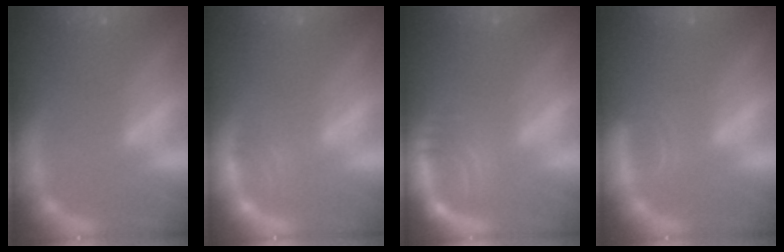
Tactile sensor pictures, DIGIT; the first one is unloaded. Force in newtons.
{"total": 2.0}
{"total": 4.5}
{"total": 1.9}